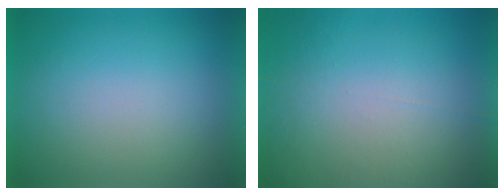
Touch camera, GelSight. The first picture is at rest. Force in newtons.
{"total": 7.3}